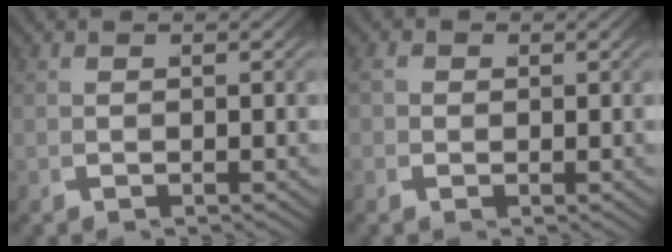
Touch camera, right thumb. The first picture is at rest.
{"total": 1.1, "force": [0.0, 1.1, 0.2], "torque": [-0.002, 0.002, -0.003]}